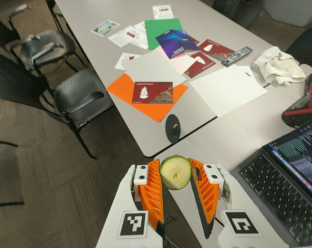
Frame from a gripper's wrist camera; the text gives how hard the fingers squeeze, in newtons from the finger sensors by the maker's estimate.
{"total": 11.4, "left": 11.4, "right": 11.4}